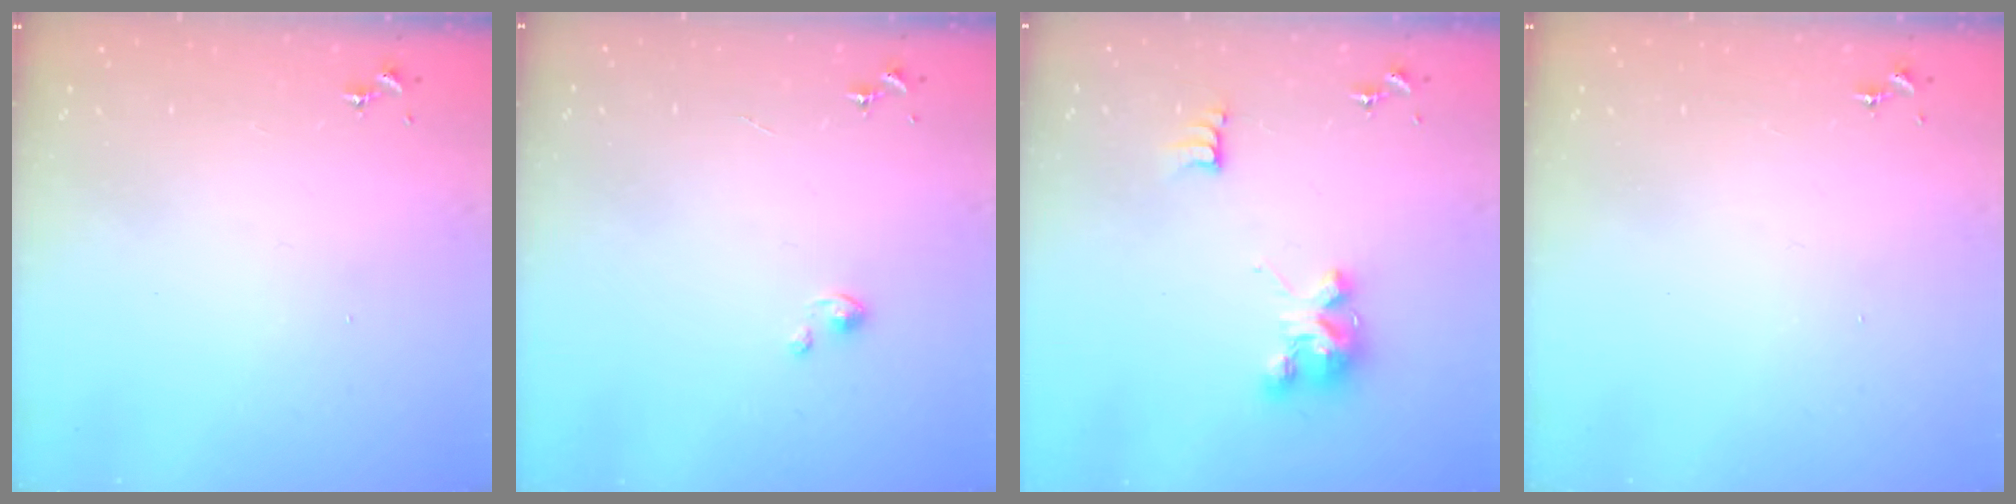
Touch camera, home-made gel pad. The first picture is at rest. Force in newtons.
{"total": 1.1, "press": 1.1, "slide": 0.3}
{"total": 9.2, "press": 9.2, "slide": 0.9}
{"total": 0.0}